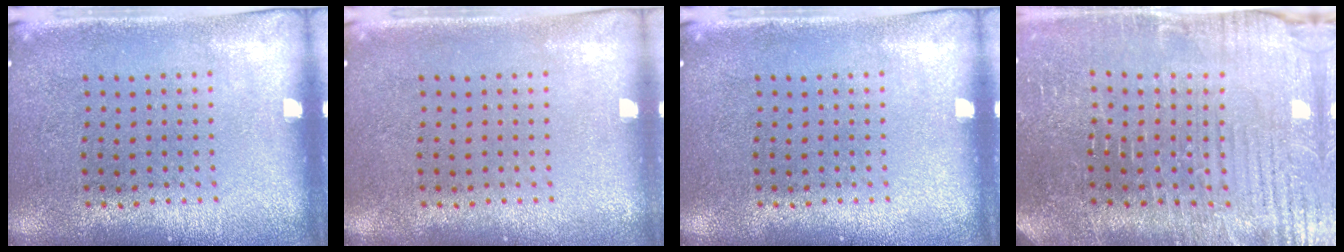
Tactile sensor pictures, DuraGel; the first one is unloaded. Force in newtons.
{"total": 0.0}
{"total": 0.0}
{"total": 4.2, "press": 4.0, "slide": 1.2}